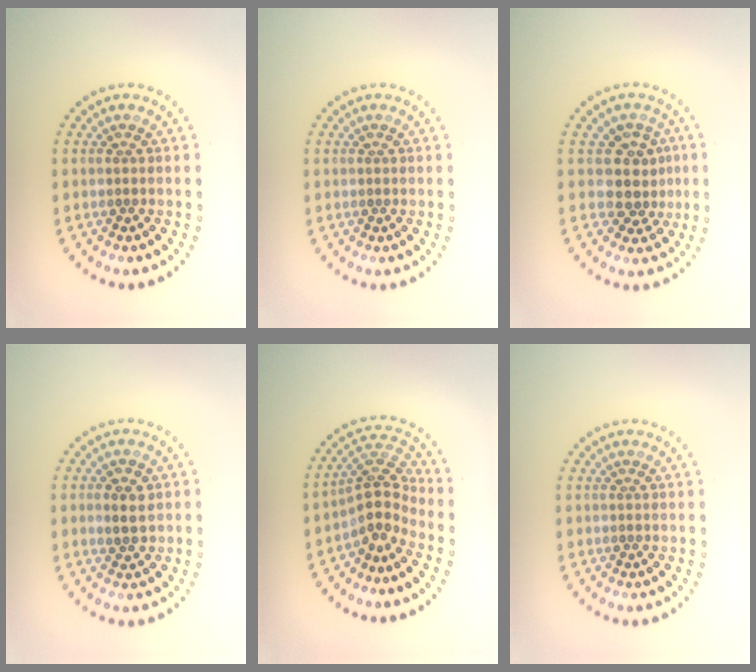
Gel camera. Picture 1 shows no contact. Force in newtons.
{"total": 0.0}
{"total": 2.9, "press": 2.4, "slide": 1.7}
{"total": 2.2, "press": 2.2, "slide": 0.3}
{"total": 3.5, "press": 2.5, "slide": 2.4}
{"total": 0.0}